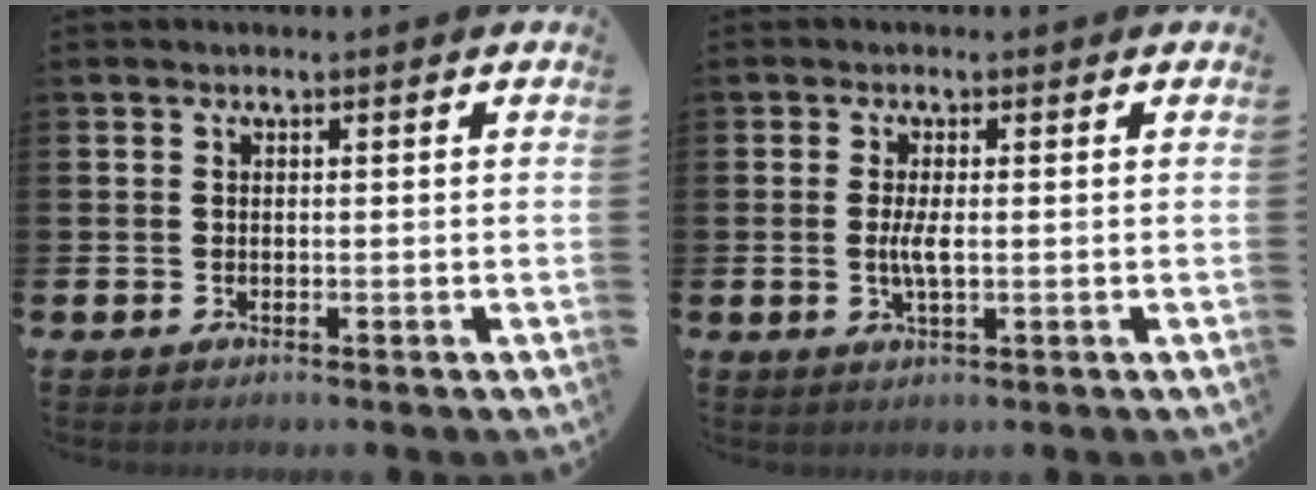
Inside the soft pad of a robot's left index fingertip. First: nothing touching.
{"total": 2.5, "force": [-0.2, 0.7, 2.4], "torque": [-0.040, -0.005, -0.006]}